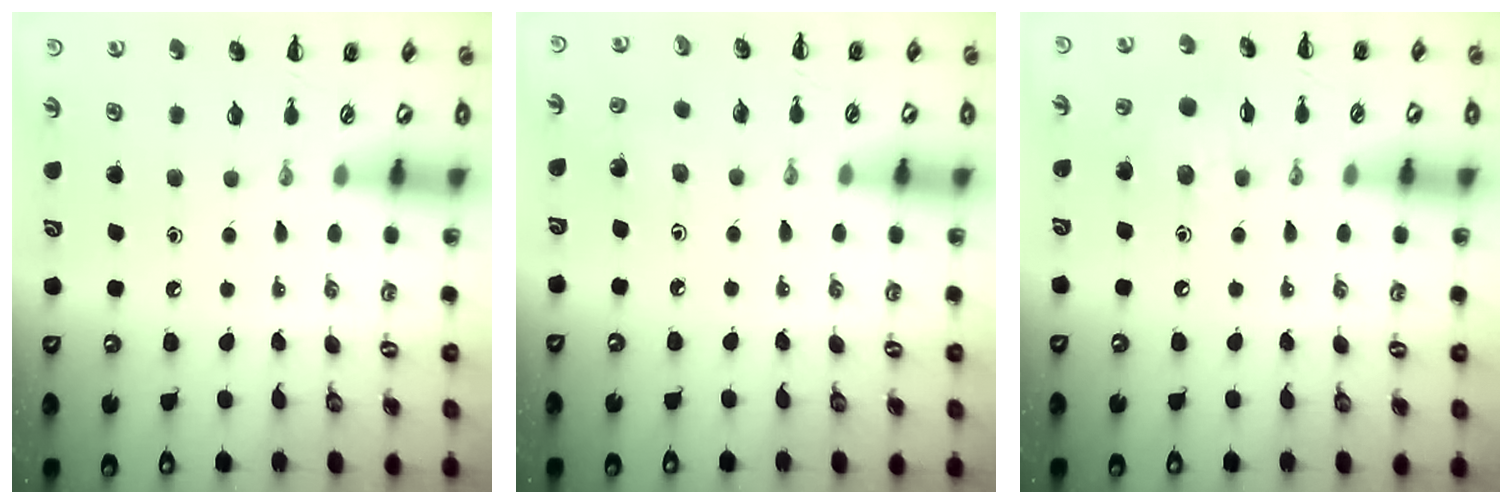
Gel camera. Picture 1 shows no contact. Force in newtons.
{"total": 1.9, "press": 1.8, "slide": 0.7}
{"total": 6.3, "press": 6.2, "slide": 0.7}